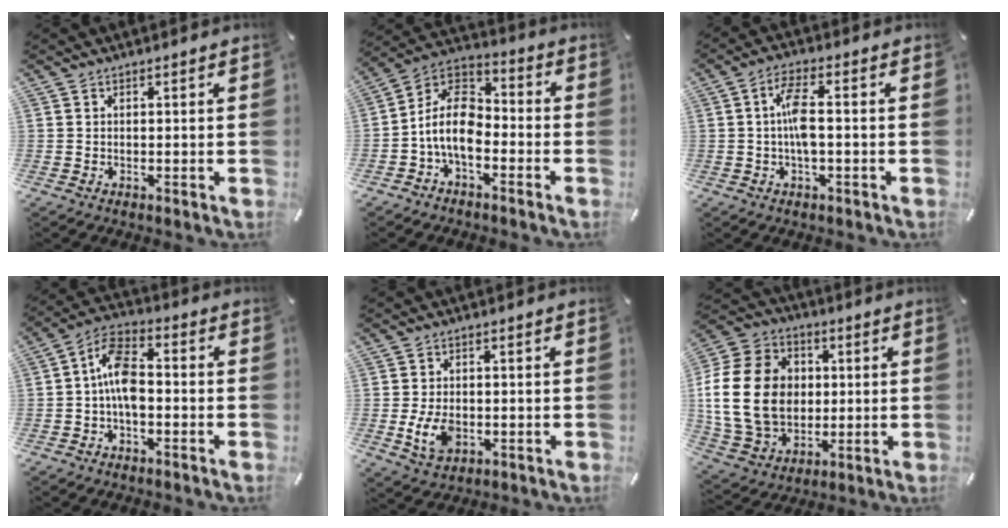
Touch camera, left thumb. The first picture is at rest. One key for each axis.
{"total": 12.4, "fx": -4.7, "fy": 7.6, "fz": 8.6, "tx": -0.189, "ty": 0.018, "tz": -0.091}
{"total": 6.6, "fx": -0.4, "fy": 2.0, "fz": 6.3, "tx": -0.135, "ty": 0.000, "tz": -0.015}
{"total": 9.6, "fx": -1.8, "fy": 5.4, "fz": 7.7, "tx": -0.161, "ty": 0.014, "tz": -0.032}
{"total": 6.8, "fx": -1.2, "fy": 4.7, "fz": 4.7, "tx": -0.104, "ty": -0.004, "tz": -0.025}
{"total": 21.2, "fx": 0.7, "fy": 16.9, "fz": 12.7, "tx": -0.267, "ty": 0.012, "tz": 0.014}